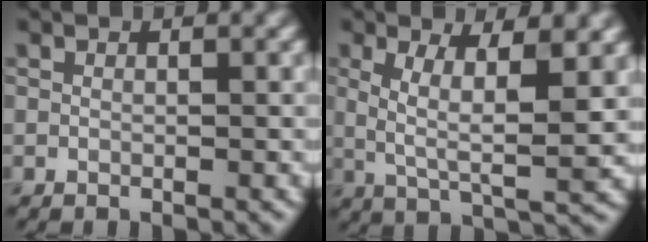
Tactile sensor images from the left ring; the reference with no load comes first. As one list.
[{"total": 6.2, "force": [1.3, 1.8, 5.7], "torque": [-0.110, -0.003, 0.023]}]